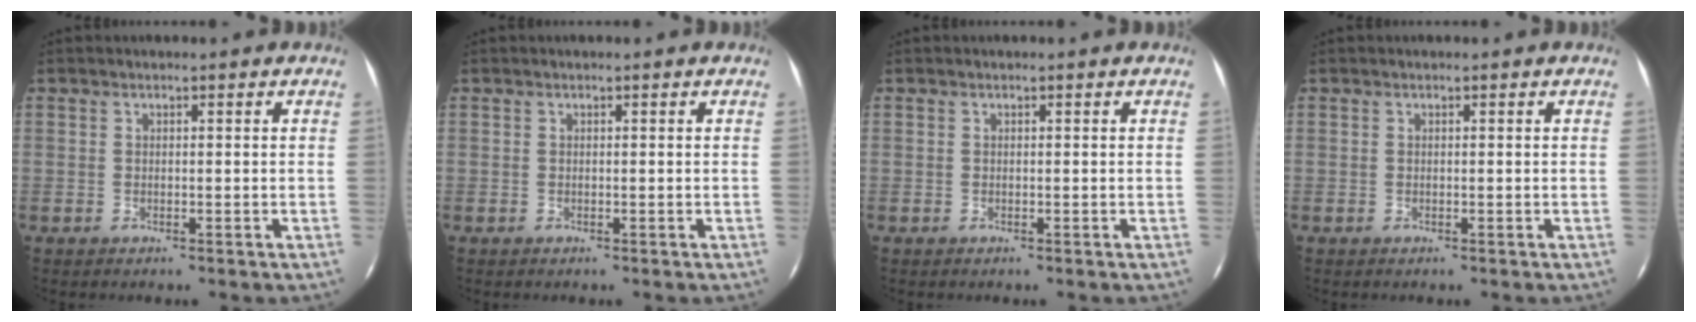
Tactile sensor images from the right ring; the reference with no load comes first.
{"total": 0.0}
{"total": 0.0}
{"total": 0.0}